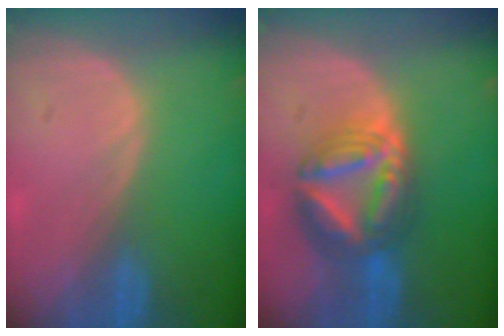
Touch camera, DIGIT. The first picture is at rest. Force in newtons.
{"total": 9.1, "press": 9.0, "slide": 0.8}